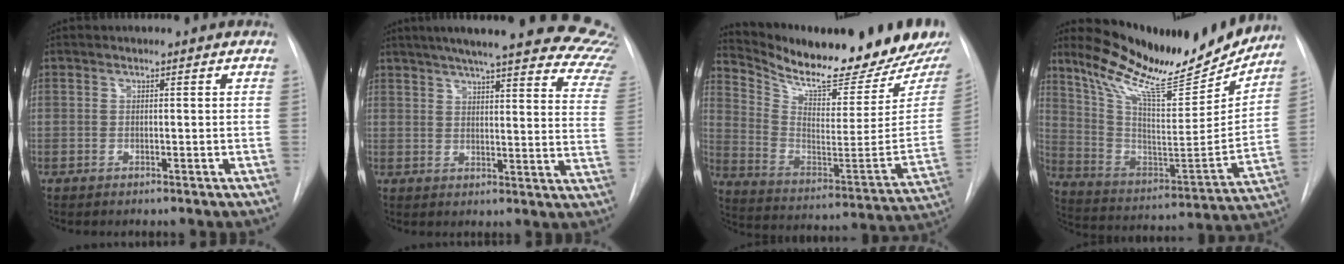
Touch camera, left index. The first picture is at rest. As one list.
[{"total": 28.3, "force": [24.5, 3.2, 13.8], "torque": [-0.159, -0.080, 0.273]}, {"total": 24.8, "force": [21.8, 3.7, 11.2], "torque": [-0.196, -0.085, 0.314]}, {"total": 23.0, "force": [19.9, 4.0, 10.7], "torque": [-0.183, -0.047, 0.312]}]